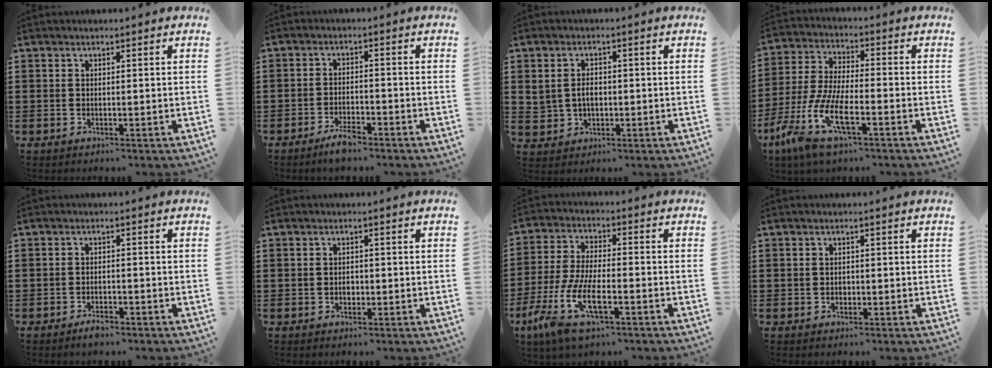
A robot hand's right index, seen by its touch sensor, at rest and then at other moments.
{"total": 3.2, "force": [-2.5, 0.7, 1.9], "torque": [-0.038, 0.006, -0.050]}
{"total": 2.9, "force": [0.1, 2.3, 1.8], "torque": [-0.047, 0.007, -0.002]}
{"total": 10.3, "force": [-5.9, 2.6, 8.1], "torque": [-0.200, -0.017, -0.120]}
{"total": 1.8, "force": [-1.5, 0.5, 0.9], "torque": [-0.016, 0.001, -0.028]}
{"total": 1.3, "force": [-0.3, 1.0, 0.9], "torque": [-0.017, 0.004, -0.005]}
{"total": 9.8, "force": [-4.9, 3.0, 8.0], "torque": [-0.191, -0.013, -0.096]}
{"total": 0.7, "force": [-0.1, 0.6, 0.3], "torque": [-0.006, 0.002, -0.002]}